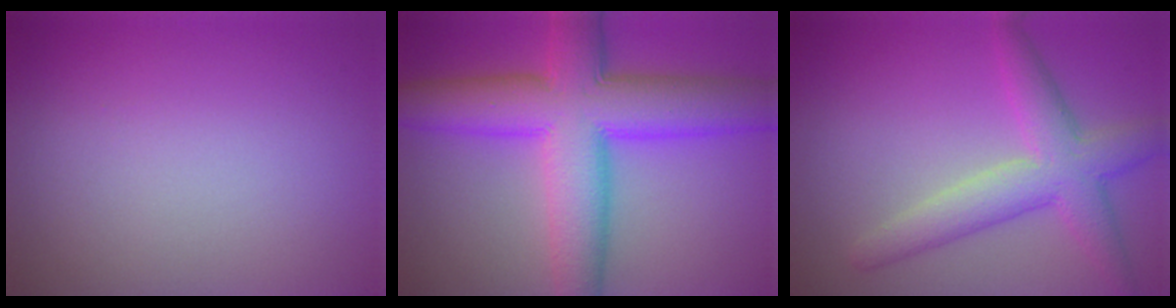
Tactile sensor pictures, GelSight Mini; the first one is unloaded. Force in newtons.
{"total": 11.1, "press": 11.1, "slide": 0.4}
{"total": 5.2, "press": 5.2, "slide": 0.2}